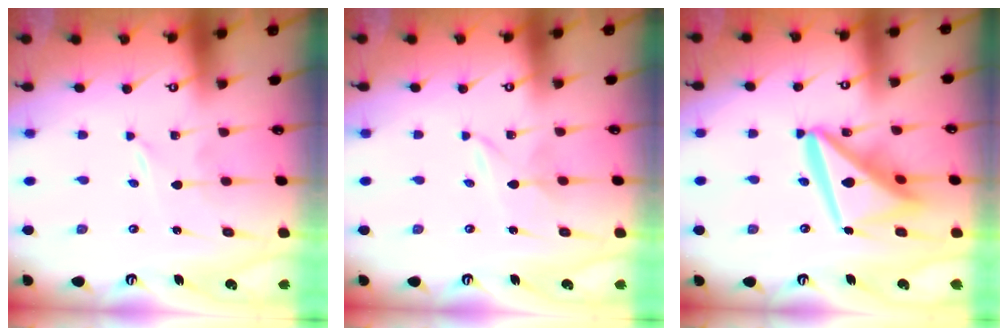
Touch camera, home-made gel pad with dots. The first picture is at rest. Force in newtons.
{"total": 1.5, "press": 1.5, "slide": 0.2}
{"total": 18.9, "press": 18.8, "slide": 2.0}